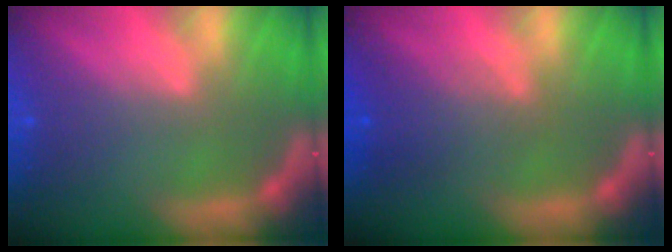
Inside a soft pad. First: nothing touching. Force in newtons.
{"total": 3.5}